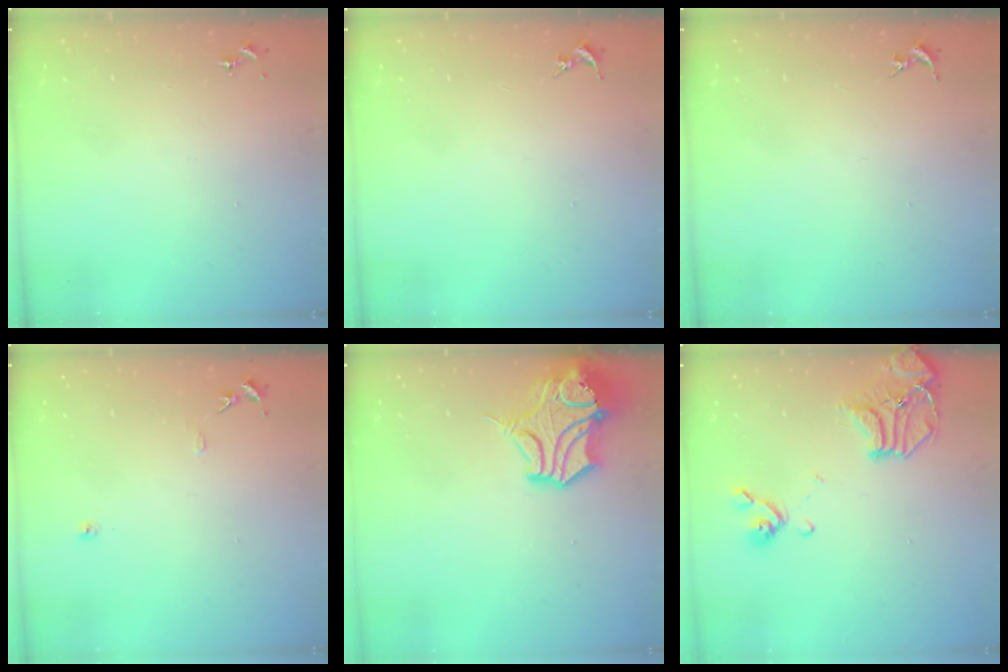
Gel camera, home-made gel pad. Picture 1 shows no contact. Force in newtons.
{"total": 0.0}
{"total": 0.0}
{"total": 8.1, "press": 8.0, "slide": 0.8}
{"total": 14.6, "press": 14.5, "slide": 2.0}
{"total": 16.9, "press": 16.8, "slide": 2.2}